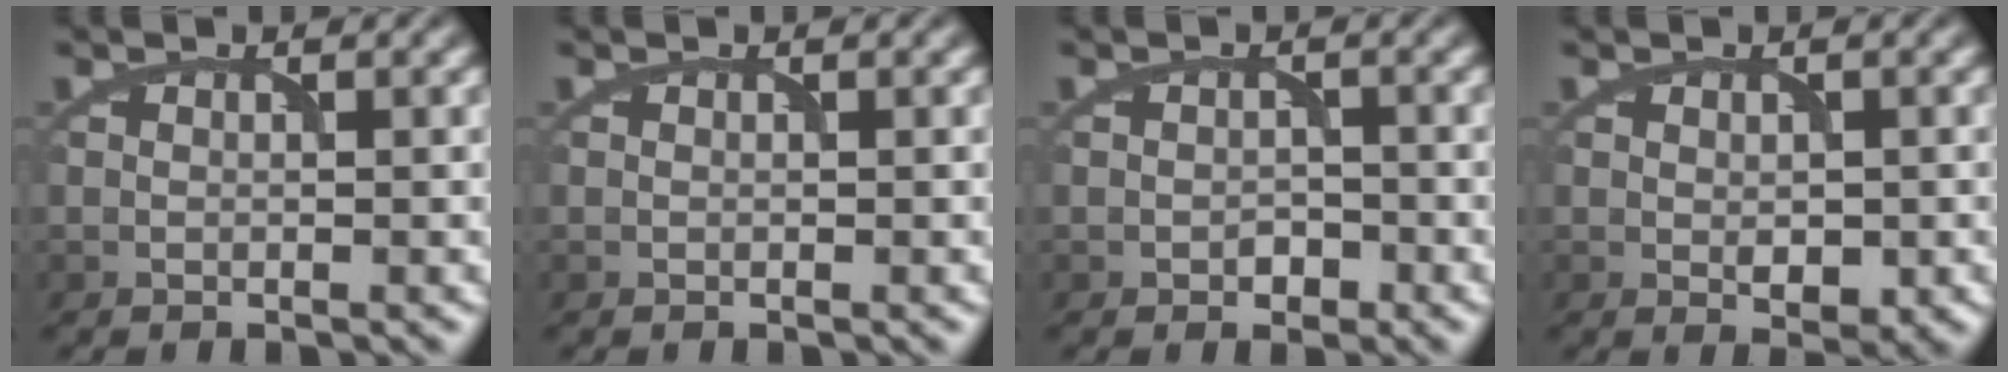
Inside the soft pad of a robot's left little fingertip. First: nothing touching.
{"total": 0.0}
{"total": 1.4, "force": [-0.7, 1.0, 0.7], "torque": [-0.008, -0.001, -0.013]}
{"total": 2.1, "force": [-0.3, 1.3, 1.7], "torque": [-0.026, -0.007, 0.002]}